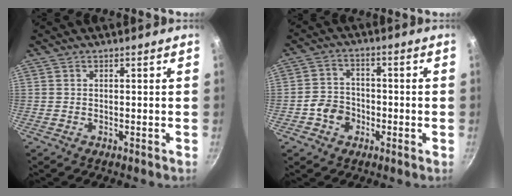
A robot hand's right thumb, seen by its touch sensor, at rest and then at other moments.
{"total": 5.7, "force": [-2.1, 4.7, 2.3], "torque": [-0.020, 0.024, -0.045]}